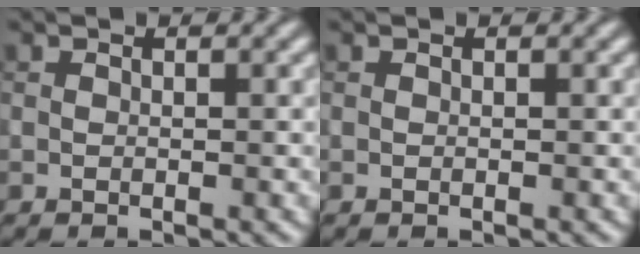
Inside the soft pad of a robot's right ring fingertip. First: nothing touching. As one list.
[{"total": 0.0}]